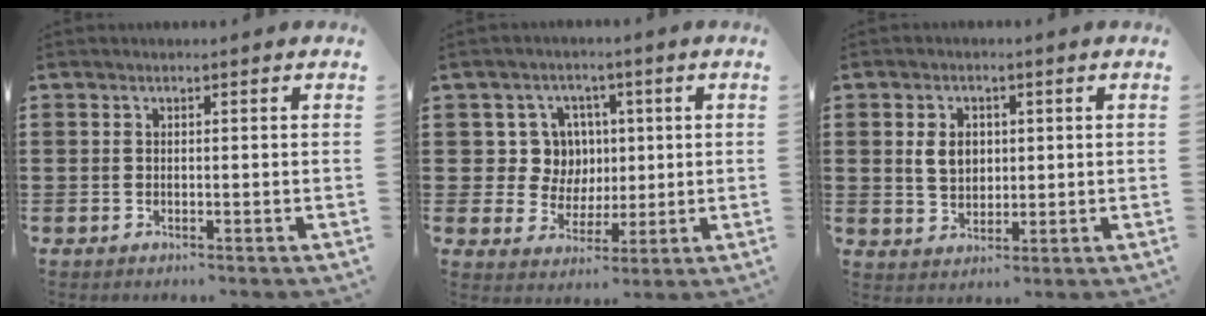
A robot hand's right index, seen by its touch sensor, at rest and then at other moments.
{"total": 7.8, "force": [1.4, 7.2, 2.5], "torque": [-0.065, 0.014, 0.027]}
{"total": 4.5, "force": [0.7, 3.3, 3.0], "torque": [-0.066, 0.007, 0.006]}